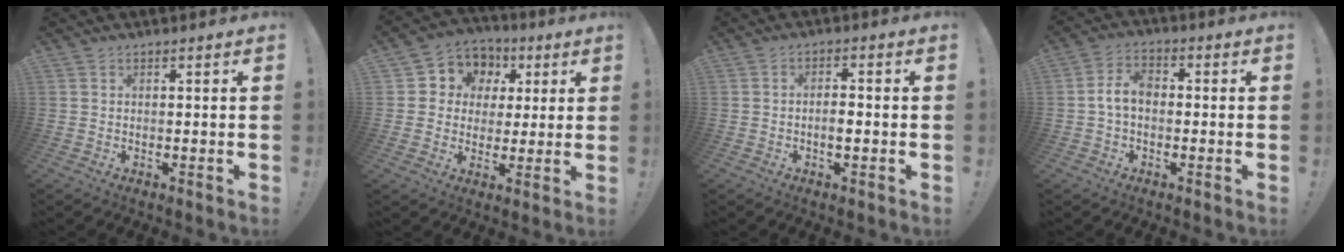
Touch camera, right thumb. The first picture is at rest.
{"total": 8.4, "force": [1.4, 7.9, 2.3], "torque": [-0.032, -0.008, 0.034]}
{"total": 3.5, "force": [-1.2, 1.4, 3.0], "torque": [-0.047, 0.005, -0.021]}
{"total": 7.1, "force": [-0.6, 4.6, 5.4], "torque": [-0.108, 0.014, -0.009]}